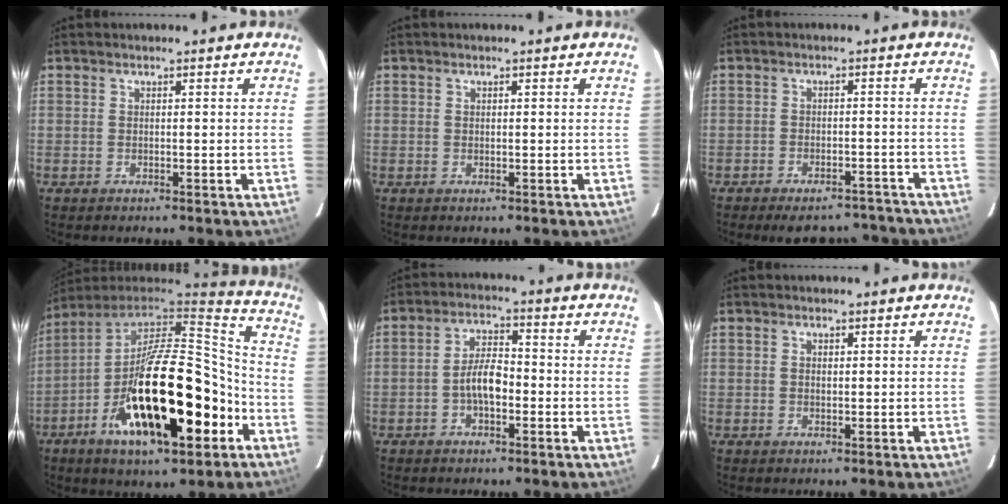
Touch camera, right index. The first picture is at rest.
{"total": 0.0}
{"total": 12.7, "force": [-11.0, 5.0, 3.9], "torque": [-0.084, 0.018, -0.127]}
{"total": 31.2, "force": [-11.5, 12.3, 26.2], "torque": [-0.457, -0.019, -0.194]}
{"total": 5.9, "force": [-1.8, 2.5, 5.0], "torque": [-0.096, 0.012, -0.031]}
{"total": 0.8, "force": [0.2, 0.6, 0.5], "torque": [-0.009, 0.004, 0.004]}